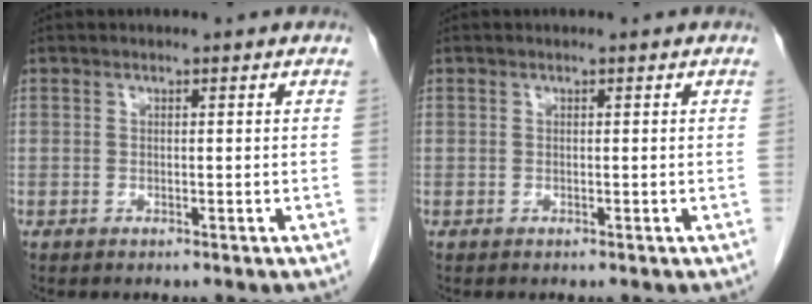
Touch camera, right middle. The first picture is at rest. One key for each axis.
{"total": 0.0}